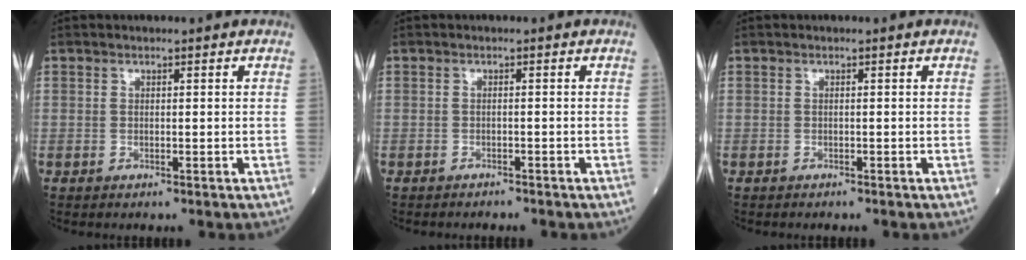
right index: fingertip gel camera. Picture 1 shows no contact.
{"total": 2.3, "force": [-2.1, 0.7, 0.5], "torque": [-0.010, -0.003, -0.026]}
{"total": 0.7, "force": [-0.7, 0.2, 0.2], "torque": [-0.006, -0.001, -0.011]}